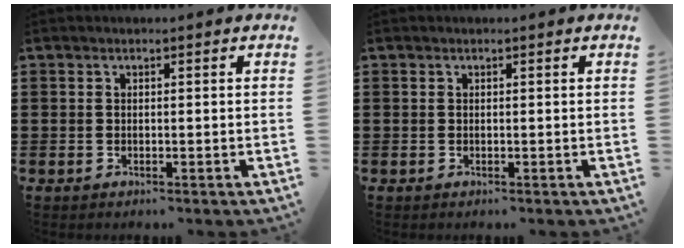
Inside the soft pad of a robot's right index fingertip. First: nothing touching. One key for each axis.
{"total": 0.0}